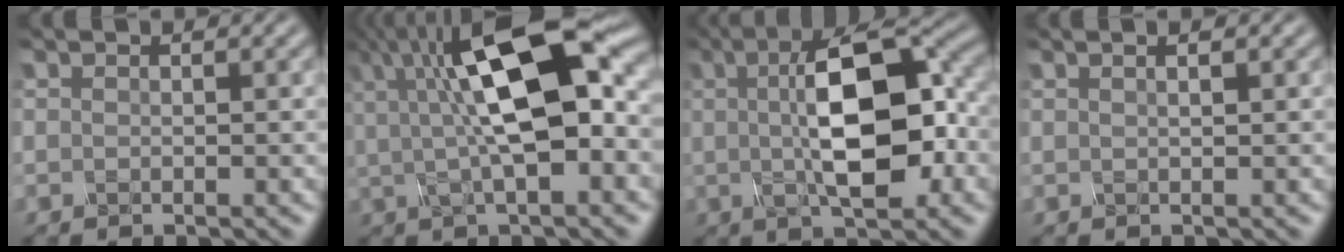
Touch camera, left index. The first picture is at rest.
{"total": 12.1, "force": [2.3, 4.0, 11.1], "torque": [-0.179, 0.018, 0.031]}
{"total": 10.4, "force": [0.7, 3.8, 9.6], "torque": [-0.143, 0.014, 0.005]}
{"total": 1.8, "force": [1.0, 0.7, 1.3], "torque": [-0.005, -0.001, 0.000]}